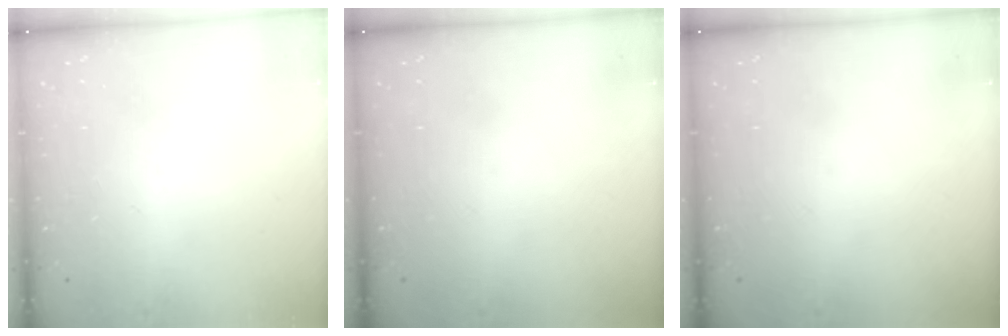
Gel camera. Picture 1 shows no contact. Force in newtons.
{"total": 0.0}
{"total": 0.0}